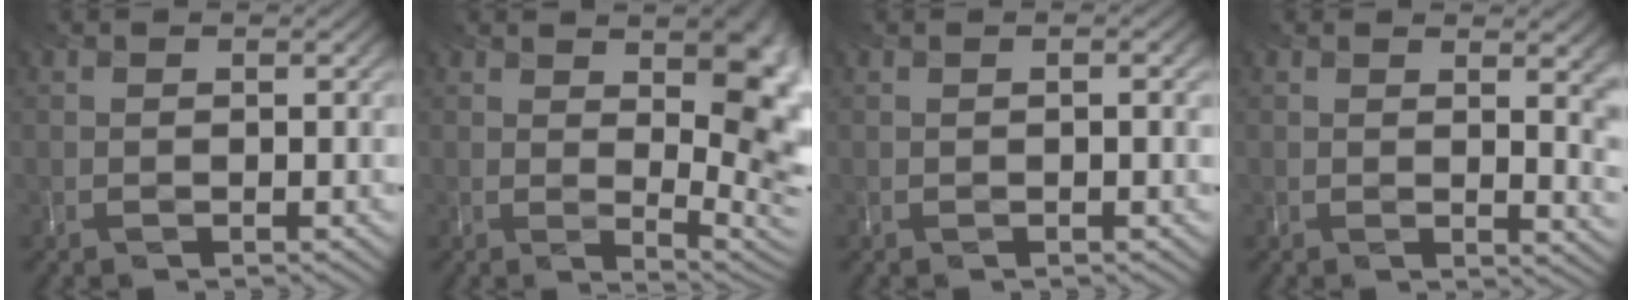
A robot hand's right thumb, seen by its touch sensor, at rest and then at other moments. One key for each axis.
{"total": 11.4, "fx": 2.9, "fy": 4.4, "fz": 10.1, "tx": -0.117, "ty": 0.014, "tz": 0.036}
{"total": 1.5, "fx": -0.2, "fy": 0.3, "fz": 1.5, "tx": -0.018, "ty": 0.005, "tz": -0.004}
{"total": 8.6, "fx": 2.1, "fy": 3.6, "fz": 7.6, "tx": -0.076, "ty": 0.019, "tz": 0.020}